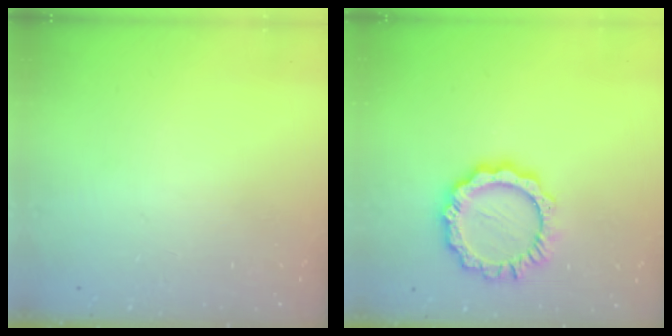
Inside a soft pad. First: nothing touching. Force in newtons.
{"total": 11.4, "press": 11.3, "slide": 0.8}